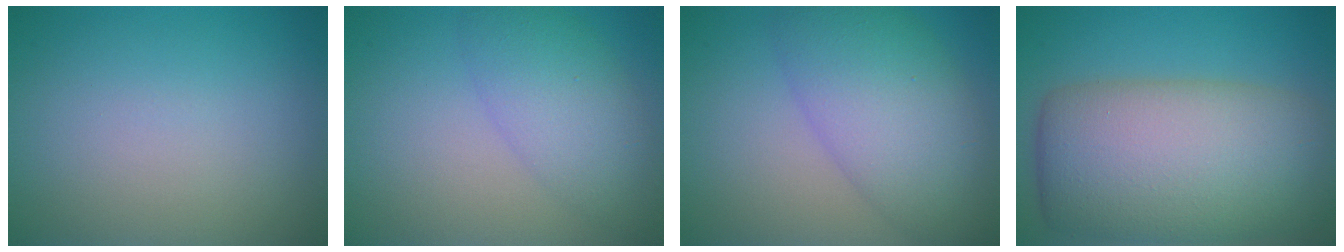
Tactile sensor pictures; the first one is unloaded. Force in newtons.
{"total": 4.6, "press": 4.6, "slide": 0.4}
{"total": 7.9, "press": 7.9, "slide": 0.1}
{"total": 12.3, "press": 12.3, "slide": 0.8}